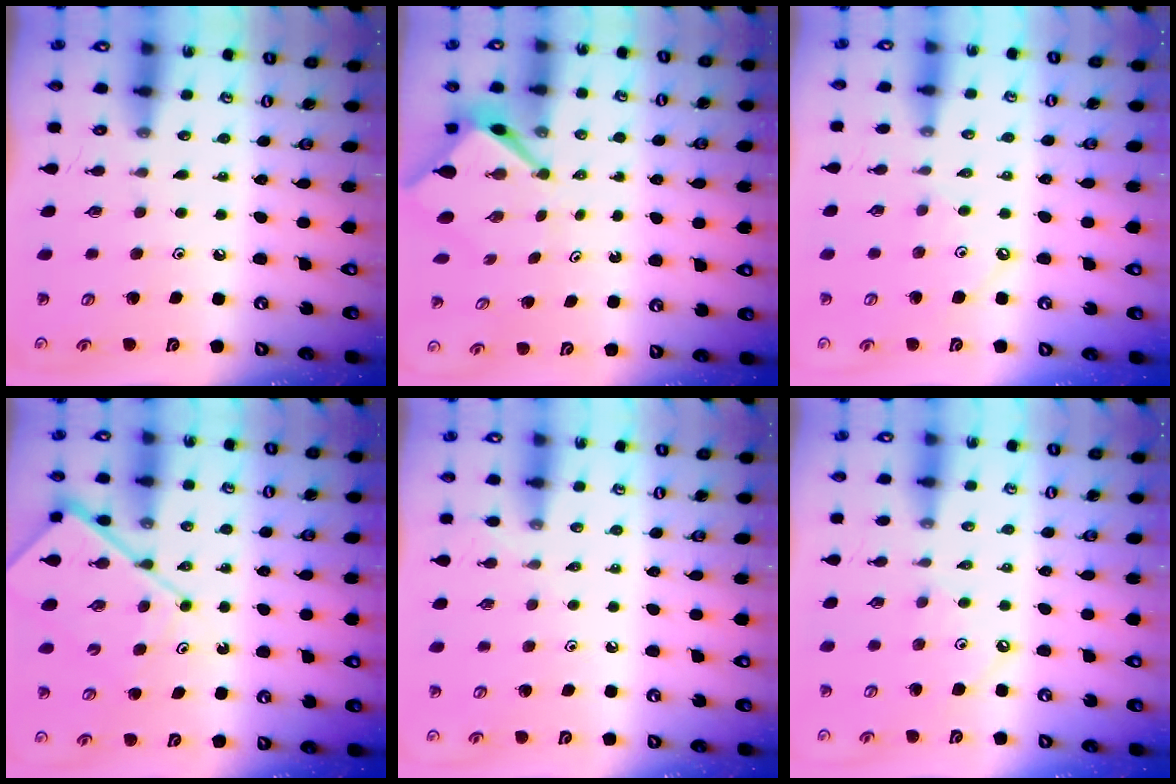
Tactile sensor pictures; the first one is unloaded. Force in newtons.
{"total": 3.4, "press": 3.4, "slide": 0.5}
{"total": 2.5, "press": 2.5, "slide": 0.5}
{"total": 9.0, "press": 8.9, "slide": 1.1}
{"total": 2.1, "press": 2.1, "slide": 0.4}
{"total": 2.5, "press": 2.5, "slide": 0.5}